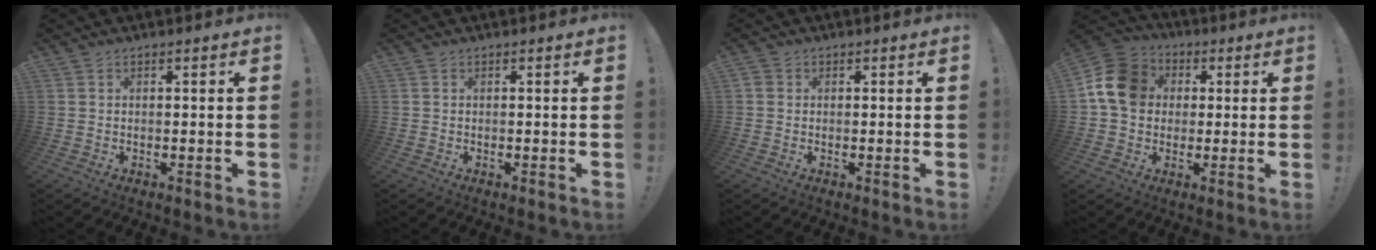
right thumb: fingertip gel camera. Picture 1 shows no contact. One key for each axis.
{"total": 0.0}
{"total": 1.5, "fx": 0.3, "fy": 1.4, "fz": 0.5, "tx": -0.011, "ty": 0.005, "tz": 0.006}
{"total": 14.1, "fx": 2.5, "fy": 11.7, "fz": 7.5, "tx": -0.123, "ty": 0.011, "tz": 0.055}